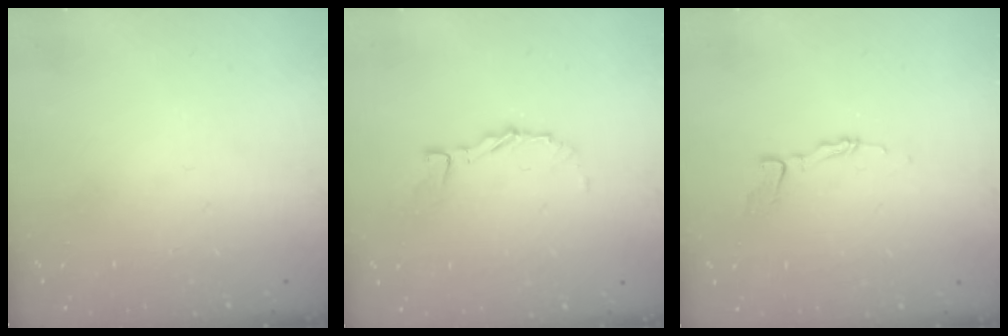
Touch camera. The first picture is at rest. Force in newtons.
{"total": 4.0, "press": 4.0, "slide": 0.2}
{"total": 3.3, "press": 3.3, "slide": 0.4}